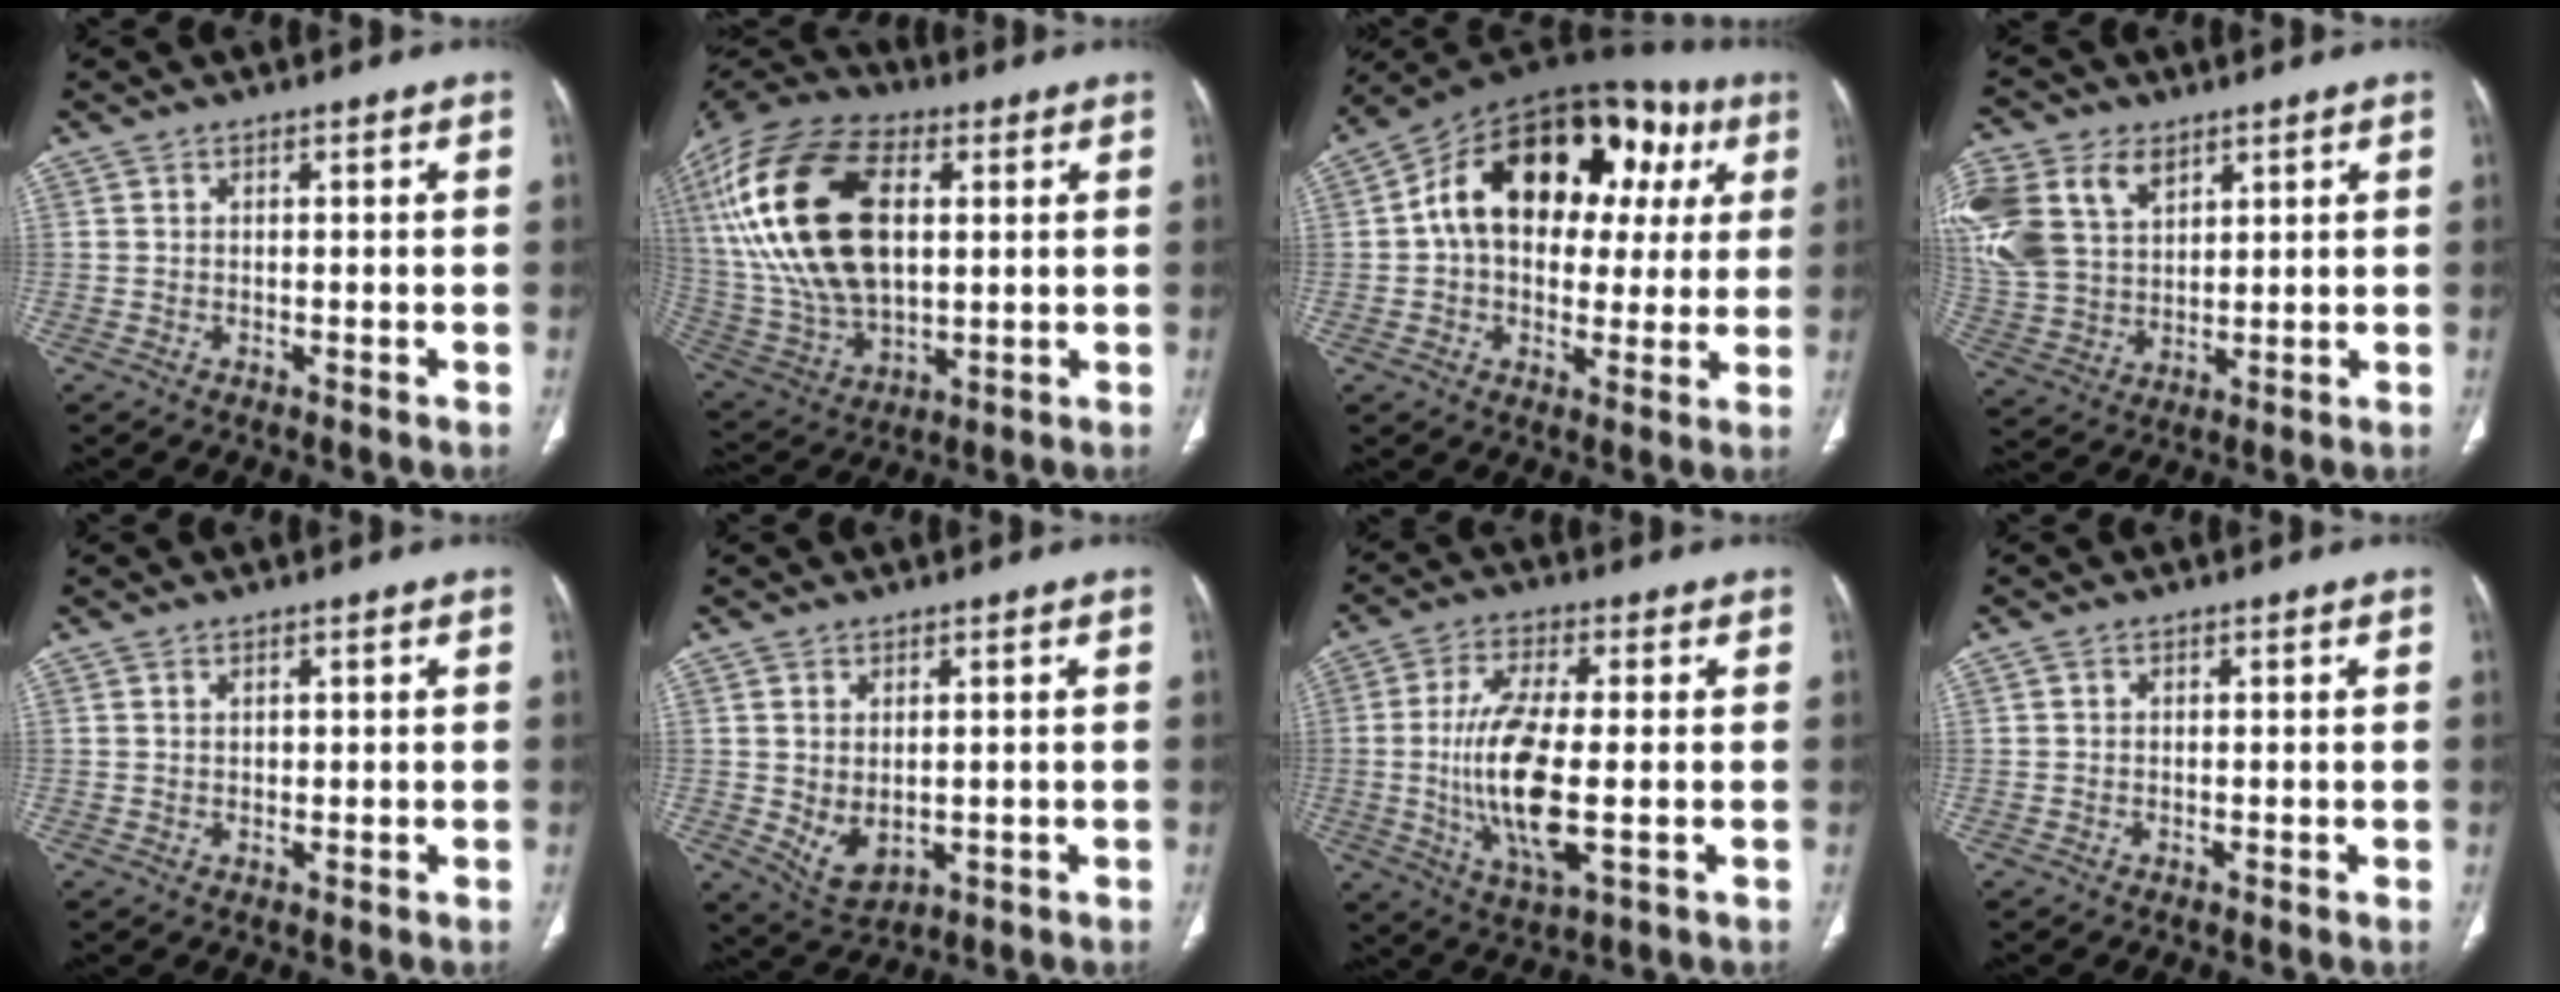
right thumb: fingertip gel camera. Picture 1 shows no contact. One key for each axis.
{"total": 28.2, "fx": 5.9, "fy": 15.9, "fz": 22.6, "tx": -0.465, "ty": -0.007, "tz": 0.110}
{"total": 24.7, "fx": 5.5, "fy": 15.6, "fz": 18.3, "tx": -0.243, "ty": 0.045, "tz": 0.076}
{"total": 20.6, "fx": 8.9, "fy": 14.4, "fz": 11.8, "tx": -0.292, "ty": 0.016, "tz": 0.183}
{"total": 0.7, "fx": 0.6, "fy": 0.2, "fz": 0.3, "tx": 0.000, "ty": -0.004, "tz": 0.011}
{"total": 5.9, "fx": -0.3, "fy": 3.7, "fz": 4.5, "tx": -0.077, "ty": -0.009, "tz": 0.015}
{"total": 14.1, "fx": -1.1, "fy": 4.4, "fz": 13.3, "tx": -0.276, "ty": -0.012, "tz": -0.018}
{"total": 0.9, "fx": 0.1, "fy": 0.5, "fz": 0.7, "tx": -0.014, "ty": 0.000, "tz": -0.003}